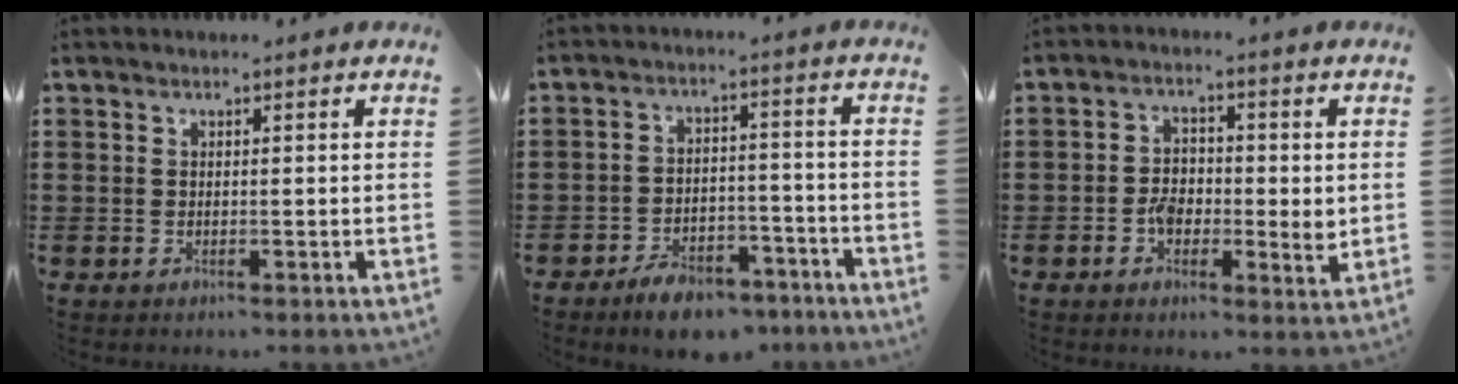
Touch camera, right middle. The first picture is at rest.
{"total": 6.3, "force": [-5.5, 1.9, 2.4], "torque": [-0.041, 0.013, -0.103]}
{"total": 4.8, "force": [-1.1, 2.9, 3.6], "torque": [-0.052, 0.004, -0.024]}